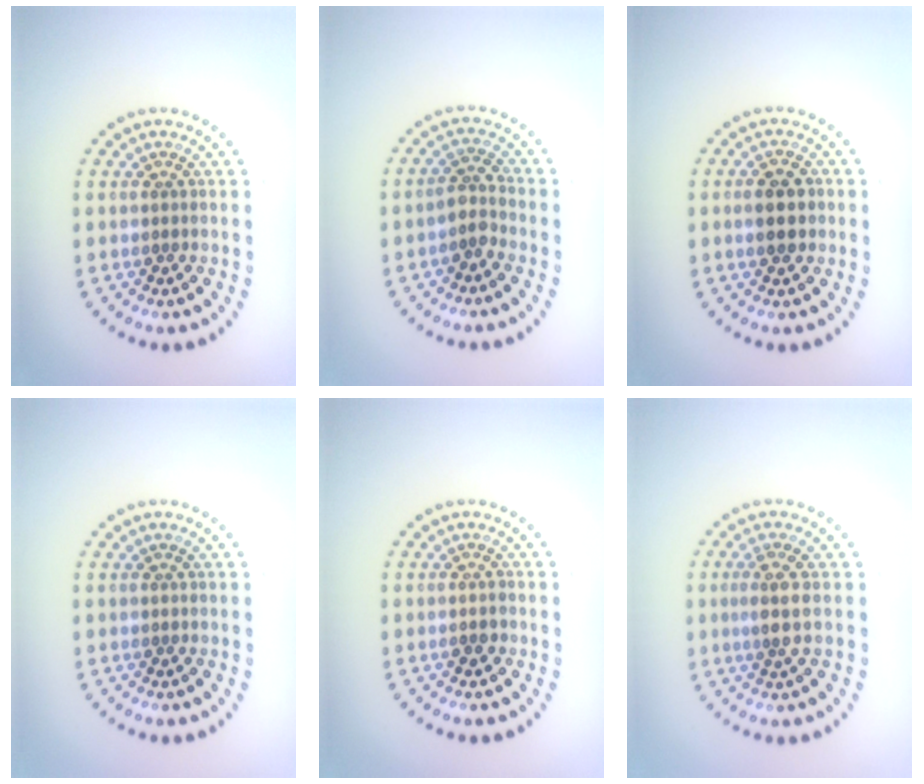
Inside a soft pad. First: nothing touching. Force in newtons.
{"total": 1.9, "press": 1.5, "slide": 1.1}
{"total": 2.7, "press": 2.7, "slide": 0.2}
{"total": 0.0}
{"total": 1.1, "press": 1.0, "slide": 0.5}
{"total": 2.2, "press": 1.9, "slide": 1.2}